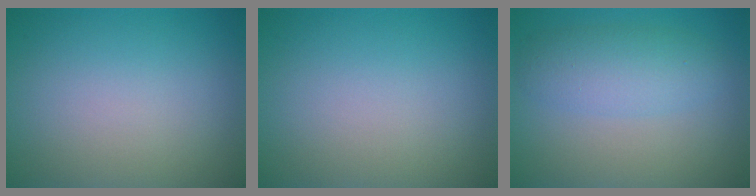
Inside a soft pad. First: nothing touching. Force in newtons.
{"total": 0.0}
{"total": 3.7, "press": 3.7, "slide": 0.1}